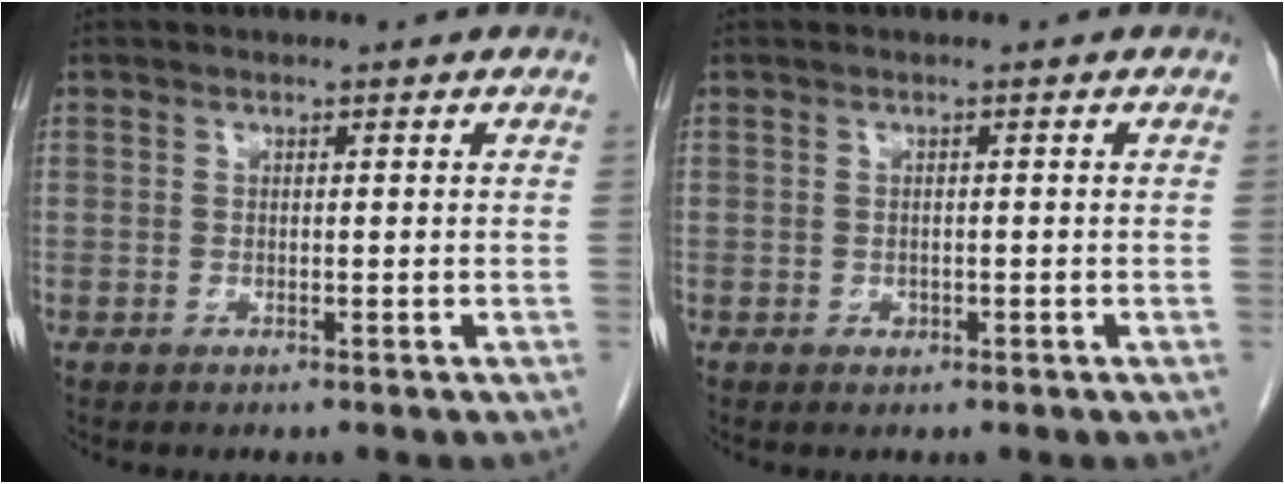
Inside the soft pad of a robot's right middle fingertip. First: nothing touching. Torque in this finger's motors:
{"motor_torque": [0.46, -0.14, 0.00, 0.02]}